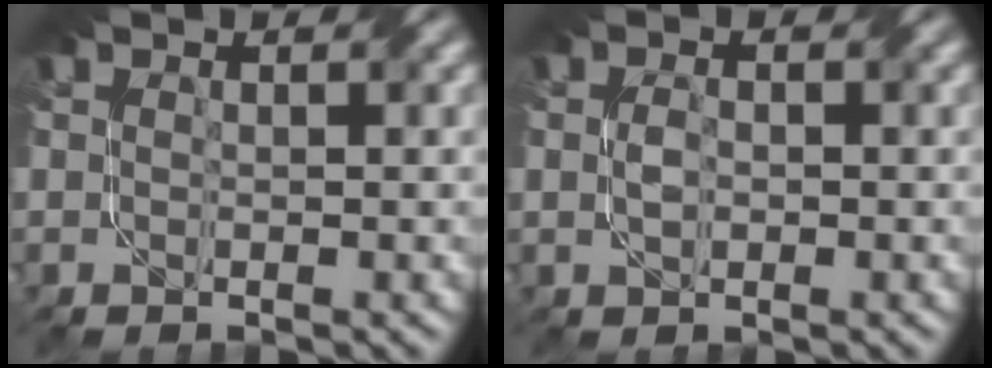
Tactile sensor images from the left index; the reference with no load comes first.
{"total": 1.3, "force": [-0.9, 0.5, 0.9], "torque": [-0.018, -0.002, -0.018]}